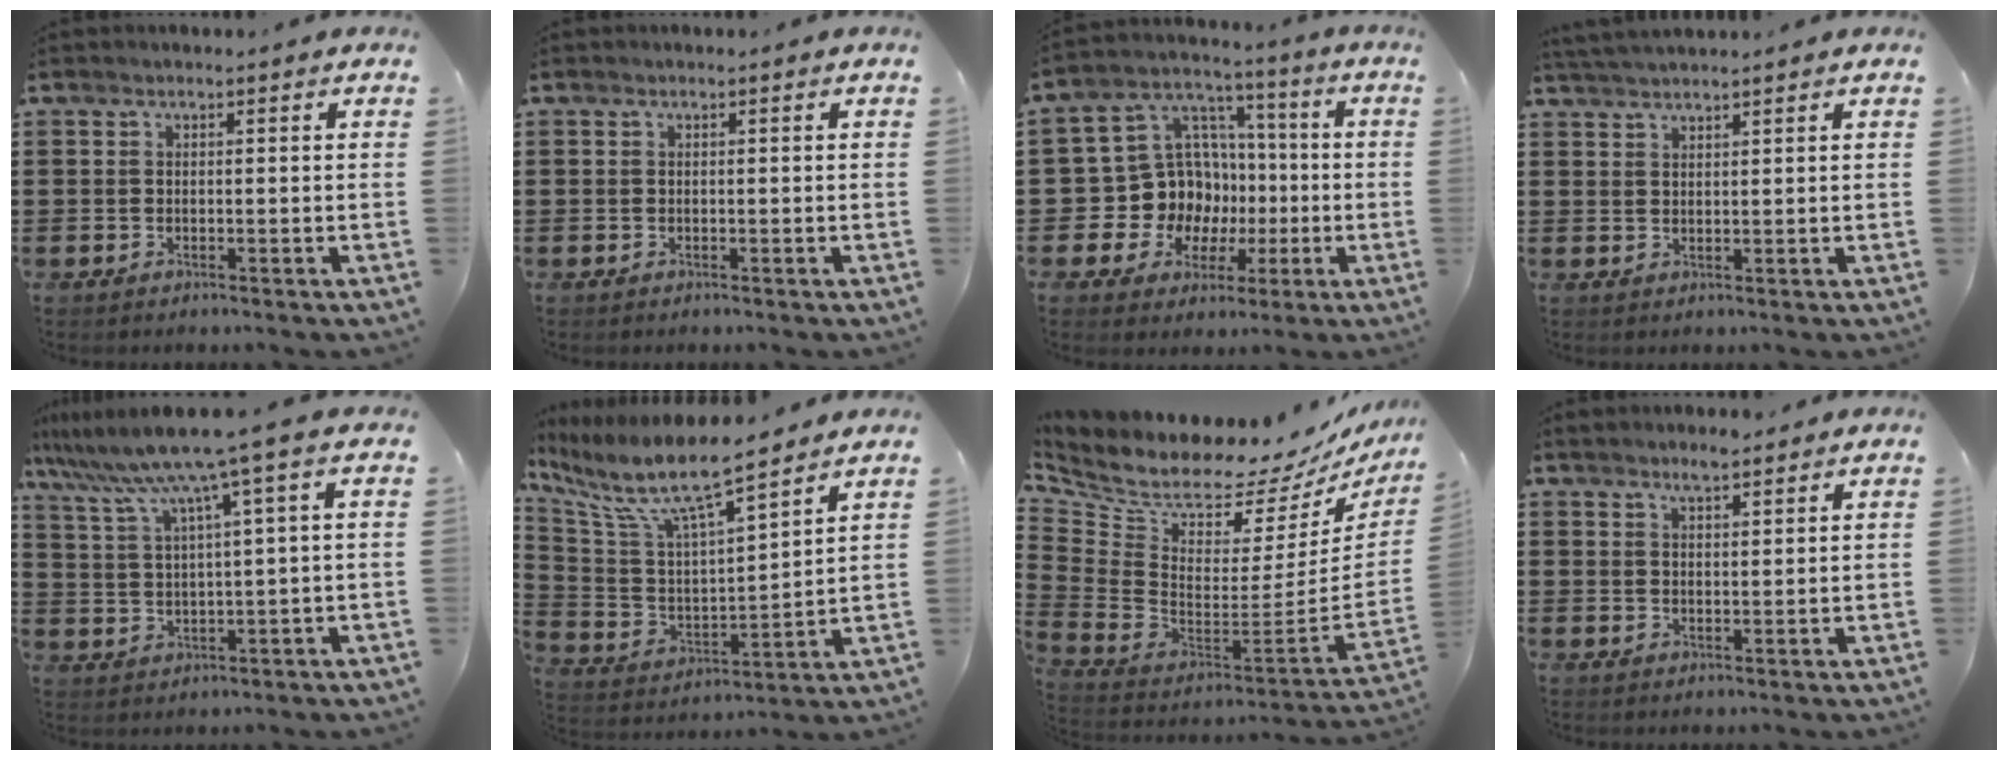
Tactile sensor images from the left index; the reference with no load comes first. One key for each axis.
{"total": 0.0}
{"total": 11.6, "fx": -1.3, "fy": 11.1, "fz": 3.2, "tx": -0.114, "ty": -0.007, "tz": -0.012}
{"total": 2.1, "fx": 2.0, "fy": -0.3, "fz": 0.5, "tx": -0.015, "ty": -0.002, "tz": 0.039}
{"total": 7.5, "fx": 4.8, "fy": -0.7, "fz": 5.7, "tx": -0.137, "ty": -0.036, "tz": 0.074}
{"total": 9.5, "fx": 7.4, "fy": 1.3, "fz": 5.7, "tx": -0.143, "ty": -0.051, "tz": 0.121}
{"total": 7.0, "fx": 6.0, "fy": 2.4, "fz": 2.7, "tx": -0.091, "ty": -0.075, "tz": 0.096}
{"total": 2.7, "fx": 2.4, "fy": 0.3, "fz": 1.1, "tx": -0.027, "ty": -0.001, "tz": 0.044}